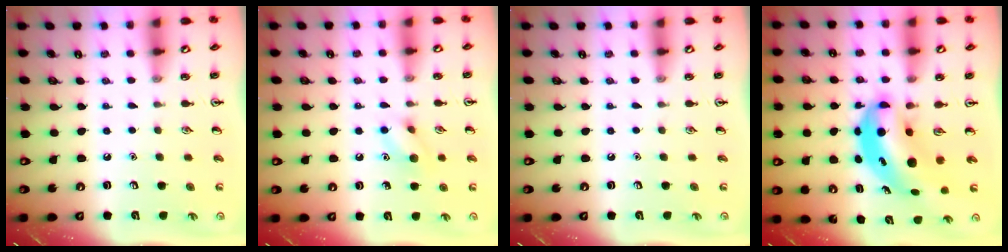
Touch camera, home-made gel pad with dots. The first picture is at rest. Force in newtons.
{"total": 8.1, "press": 8.0, "slide": 0.7}
{"total": 0.0}
{"total": 8.0, "press": 7.7, "slide": 2.2}